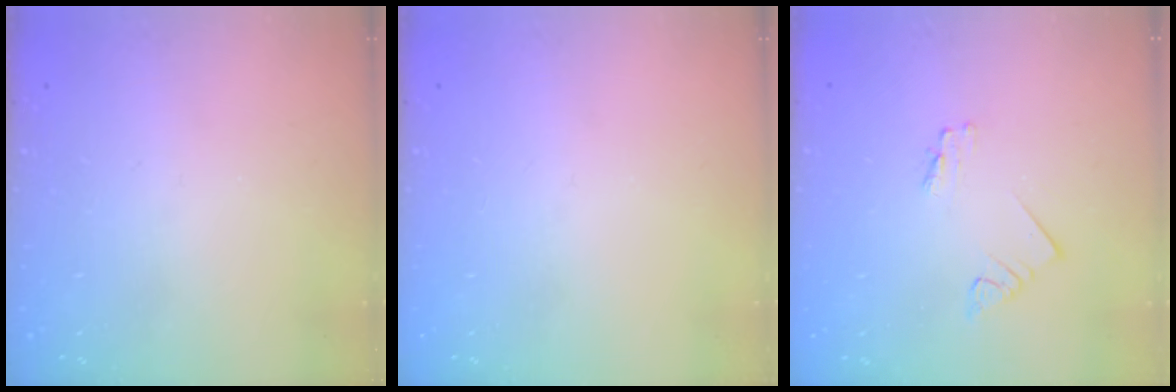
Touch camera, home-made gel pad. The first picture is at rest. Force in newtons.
{"total": 0.0}
{"total": 1.8, "press": 1.7, "slide": 0.2}